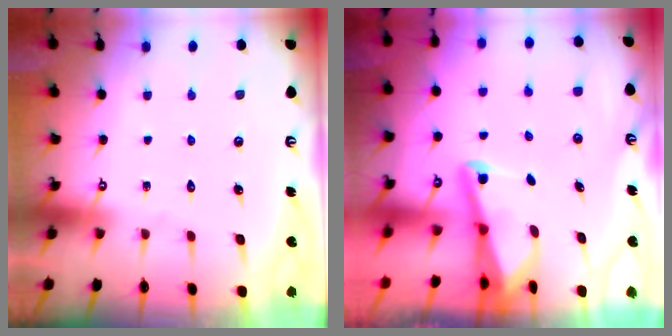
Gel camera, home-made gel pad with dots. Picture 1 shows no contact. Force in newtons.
{"total": 2.7, "press": 2.6, "slide": 0.6}